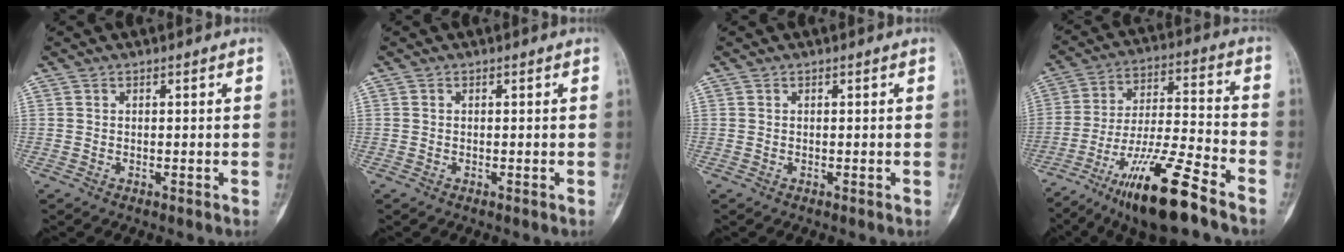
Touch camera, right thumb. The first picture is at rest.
{"total": 0.0}
{"total": 0.0}
{"total": 17.8, "force": [-11.7, 2.7, 13.1], "torque": [-0.253, 0.053, -0.208]}